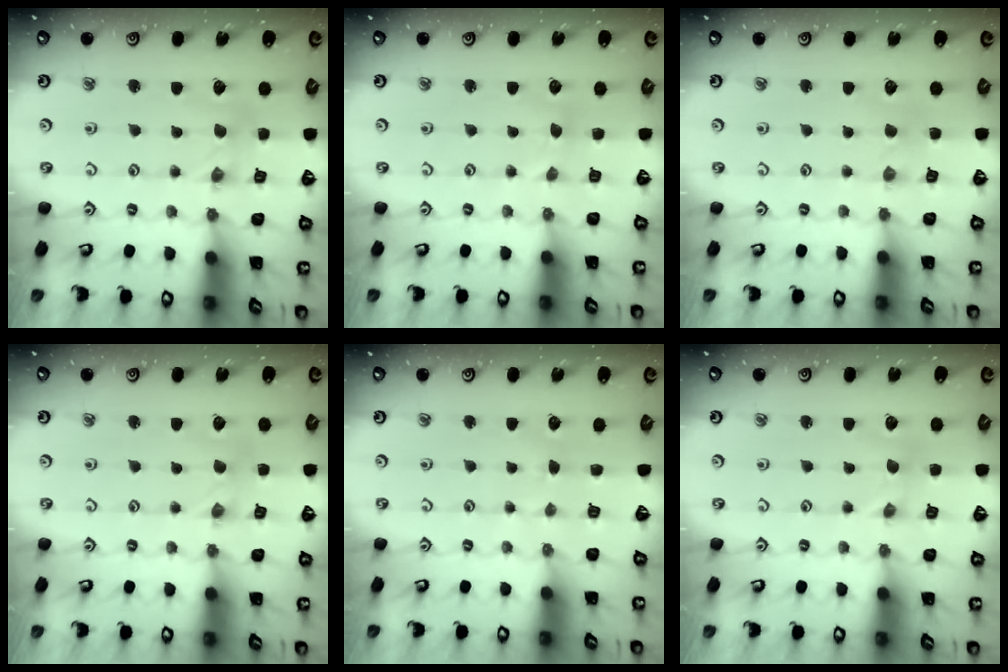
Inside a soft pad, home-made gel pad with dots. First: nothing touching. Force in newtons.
{"total": 1.0, "press": 1.0, "slide": 0.2}
{"total": 1.0, "press": 1.0, "slide": 0.2}
{"total": 0.9, "press": 0.9, "slide": 0.1}
{"total": 1.6, "press": 1.6, "slide": 0.2}
{"total": 0.0}